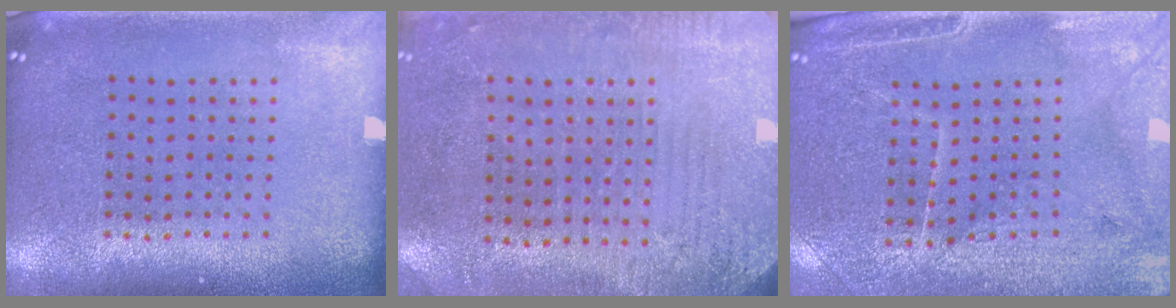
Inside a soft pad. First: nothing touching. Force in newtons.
{"total": 2.8, "press": 2.4, "slide": 1.5}
{"total": 3.3, "press": 3.1, "slide": 1.1}